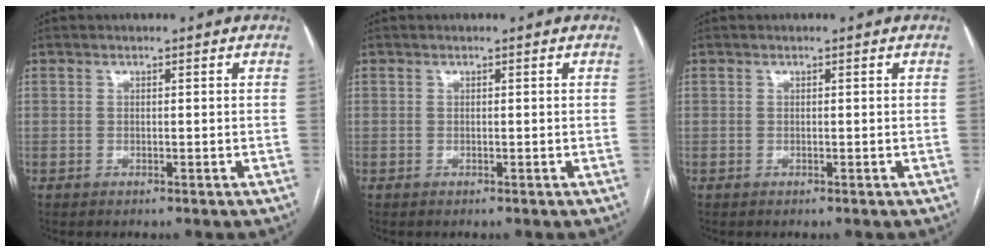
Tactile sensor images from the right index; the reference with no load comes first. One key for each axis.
{"total": 0.0}
{"total": 0.0}